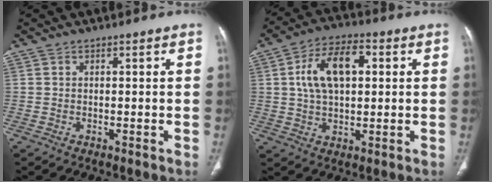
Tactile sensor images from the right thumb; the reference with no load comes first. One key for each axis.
{"total": 12.0, "fx": 2.5, "fy": 6.7, "fz": 9.7, "tx": -0.168, "ty": 0.015, "tz": 0.040}